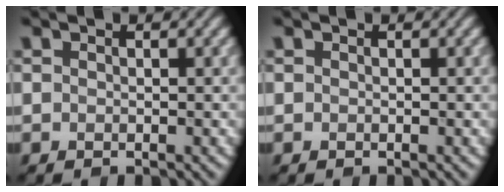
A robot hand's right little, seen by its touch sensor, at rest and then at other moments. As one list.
[{"total": 0.0}]